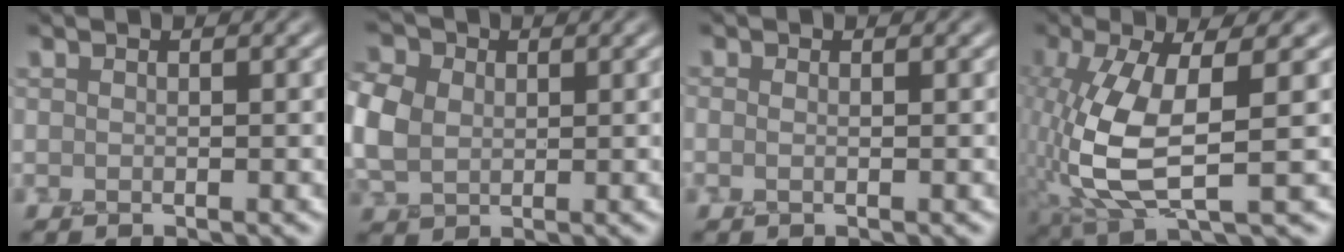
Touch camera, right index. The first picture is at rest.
{"total": 5.5, "force": [0.8, 4.3, 3.3], "torque": [-0.102, 0.015, 0.015]}
{"total": 0.6, "force": [-0.1, 0.3, 0.6], "torque": [-0.015, -0.007, -0.006]}
{"total": 9.1, "force": [-0.2, 3.1, 8.6], "torque": [-0.197, -0.007, -0.002]}